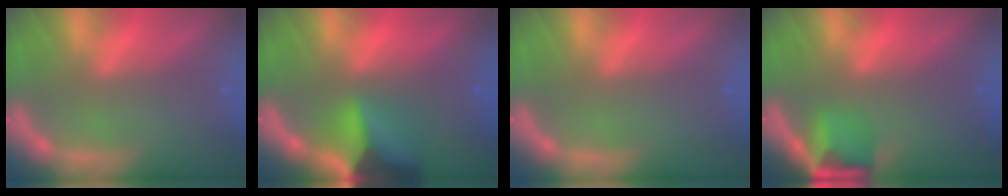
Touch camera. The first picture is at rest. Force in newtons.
{"total": 9.0}
{"total": 0.0}
{"total": 4.4}